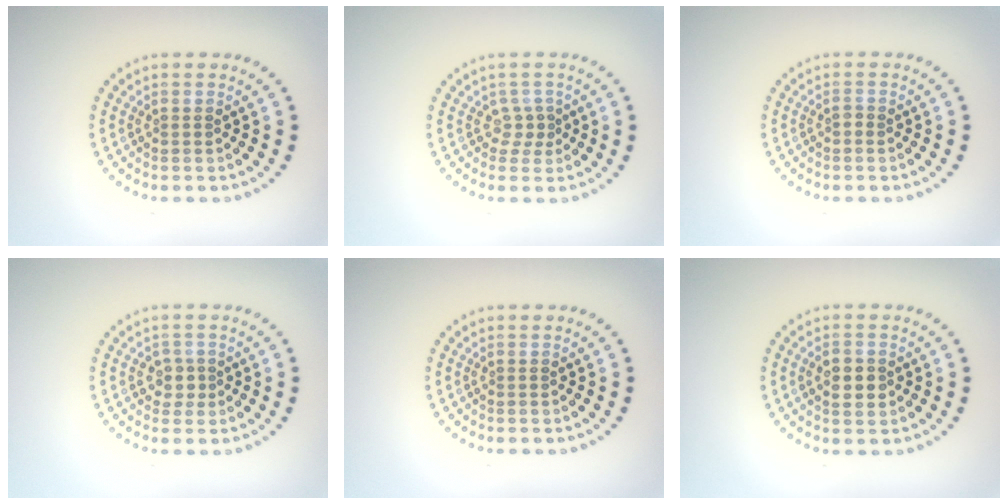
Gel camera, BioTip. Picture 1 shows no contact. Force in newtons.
{"total": 1.4, "press": 1.0, "slide": 1.1}
{"total": 0.6, "press": 0.4, "slide": 0.3}
{"total": 1.6, "press": 1.4, "slide": 0.9}
{"total": 0.0}
{"total": 2.2, "press": 2.2, "slide": 0.1}